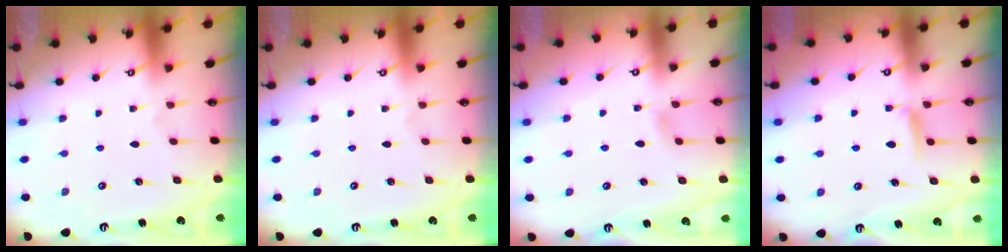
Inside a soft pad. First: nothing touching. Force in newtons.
{"total": 0.0}
{"total": 4.2, "press": 4.2, "slide": 0.6}
{"total": 5.8, "press": 5.8, "slide": 0.6}